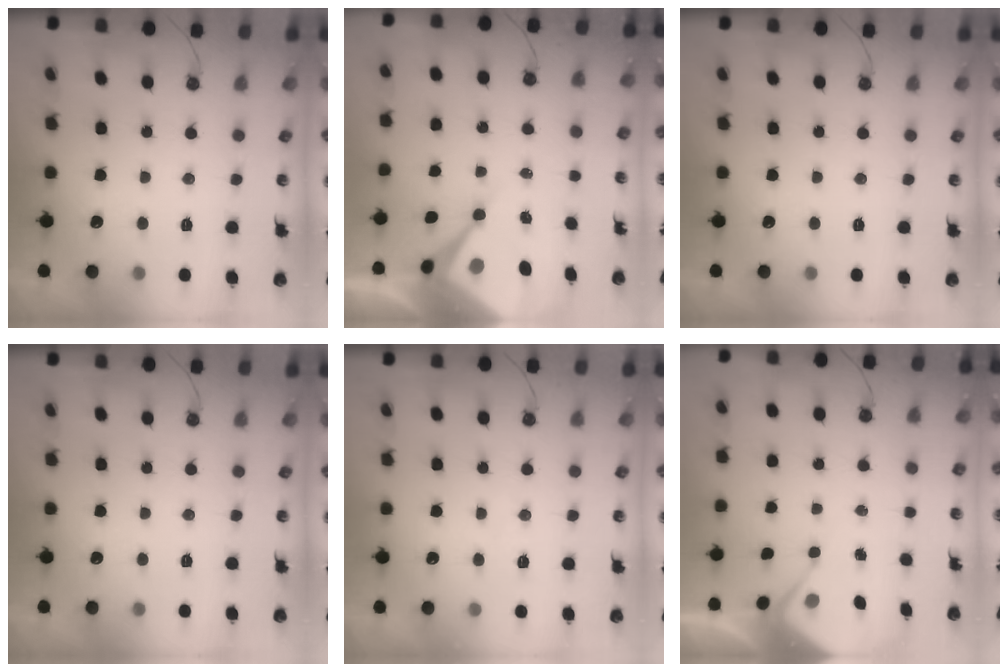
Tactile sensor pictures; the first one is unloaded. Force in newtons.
{"total": 10.2, "press": 10.2, "slide": 0.8}
{"total": 0.0}
{"total": 0.0}
{"total": 4.1, "press": 4.1, "slide": 0.6}
{"total": 3.7, "press": 3.6, "slide": 0.6}